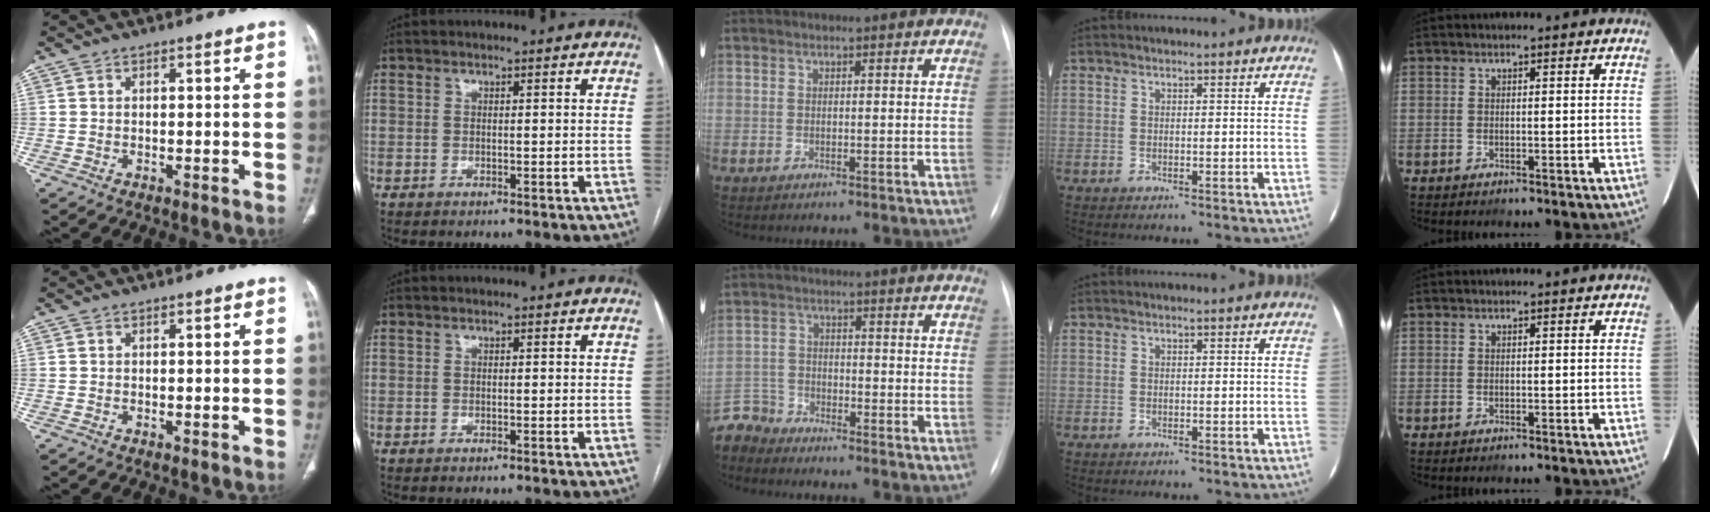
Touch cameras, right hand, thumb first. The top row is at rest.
{"middle": {"total": 5.3, "force": [-5.1, 1.0, -0.9], "torque": [0.023, -0.002, -0.104]}}